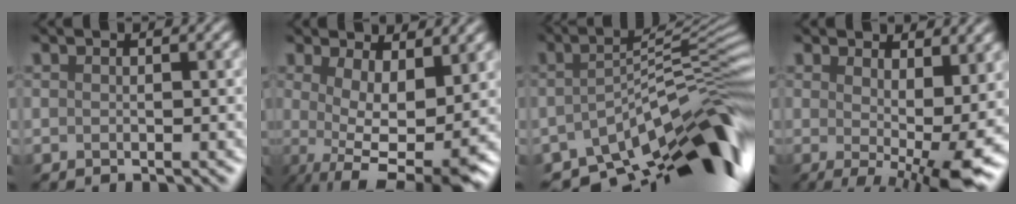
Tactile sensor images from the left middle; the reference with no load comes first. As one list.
[{"total": 7.9, "force": [-0.1, 3.5, 7.1], "torque": [-0.110, -0.012, 0.007]}, {"total": 12.4, "force": [-7.2, 3.8, 9.3], "torque": [-0.133, -0.003, -0.117]}, {"total": 8.3, "force": [0.3, 2.7, 7.8], "torque": [-0.109, -0.016, 0.011]}]